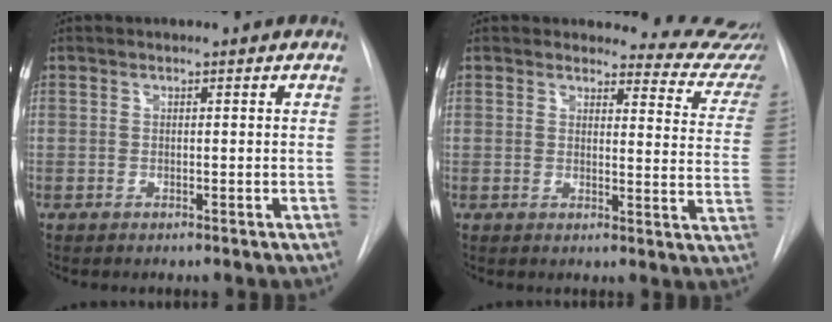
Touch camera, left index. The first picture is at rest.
{"total": 12.3, "force": [12.2, 1.6, 0.2], "torque": [0.033, -0.104, 0.099]}